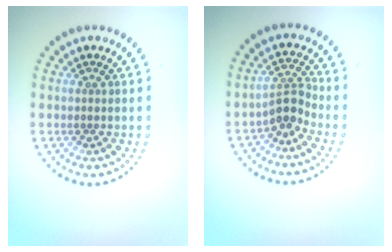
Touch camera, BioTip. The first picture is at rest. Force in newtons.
{"total": 2.5, "press": 1.8, "slide": 1.8}